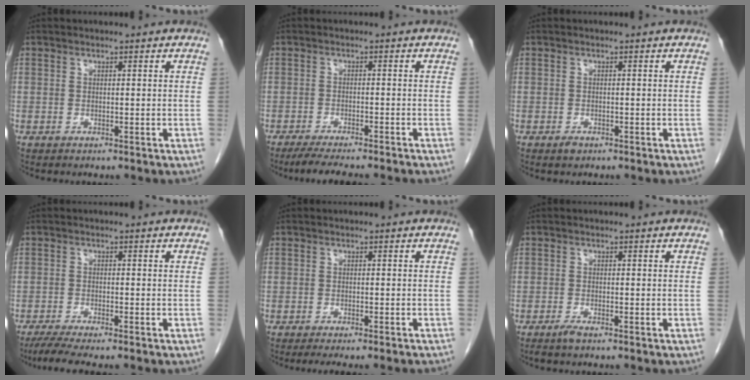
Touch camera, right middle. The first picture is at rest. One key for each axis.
{"total": 7.4, "fx": -6.3, "fy": 0.1, "fz": 3.9, "tx": -0.051, "ty": -0.016, "tz": -0.097}
{"total": 0.9, "fx": -0.6, "fy": 0.5, "fz": 0.5, "tx": -0.009, "ty": 0.000, "tz": -0.006}
{"total": 5.4, "fx": -4.4, "fy": -0.2, "fz": 3.1, "tx": -0.053, "ty": -0.016, "tz": -0.074}
{"total": 6.7, "fx": -5.9, "fy": -0.3, "fz": 3.2, "tx": -0.024, "ty": -0.012, "tz": -0.077}
{"total": 1.3, "fx": -1.0, "fy": 0.0, "fz": 0.8, "tx": -0.021, "ty": -0.004, "tz": -0.020}